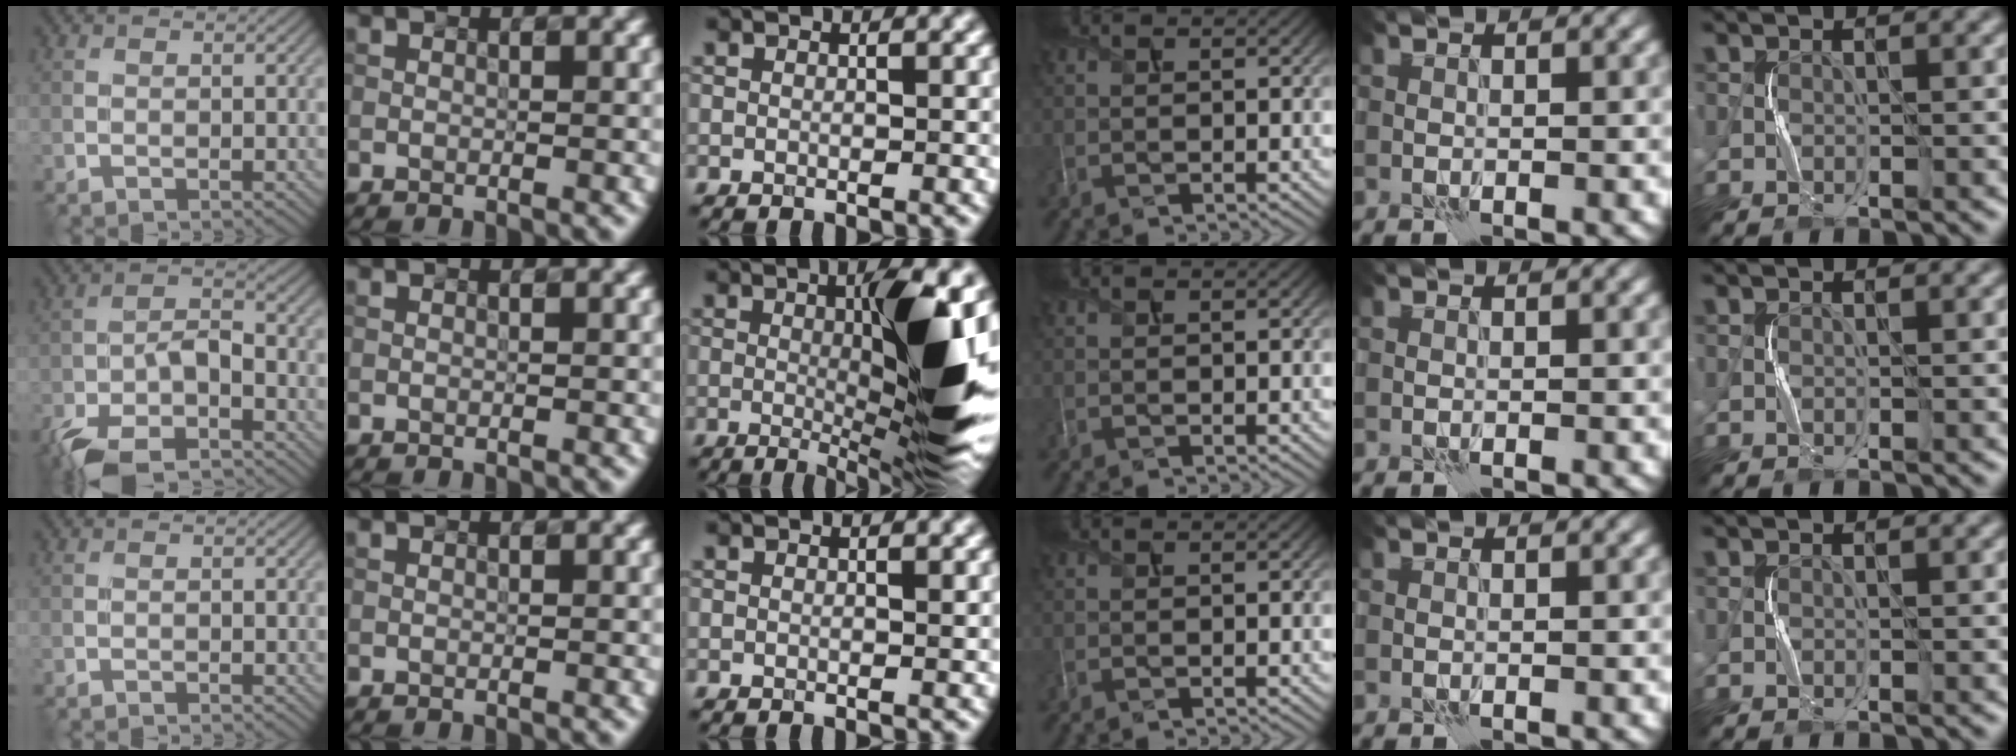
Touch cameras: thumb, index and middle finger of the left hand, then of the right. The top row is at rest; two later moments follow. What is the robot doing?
{"motion": "squeeze", "object": "paper clamp"}